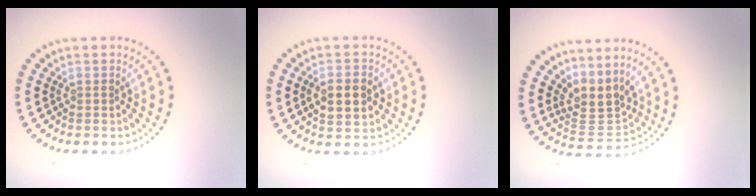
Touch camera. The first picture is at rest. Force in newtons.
{"total": 4.2, "press": 4.2, "slide": 0.3}
{"total": 3.4, "press": 2.6, "slide": 2.3}